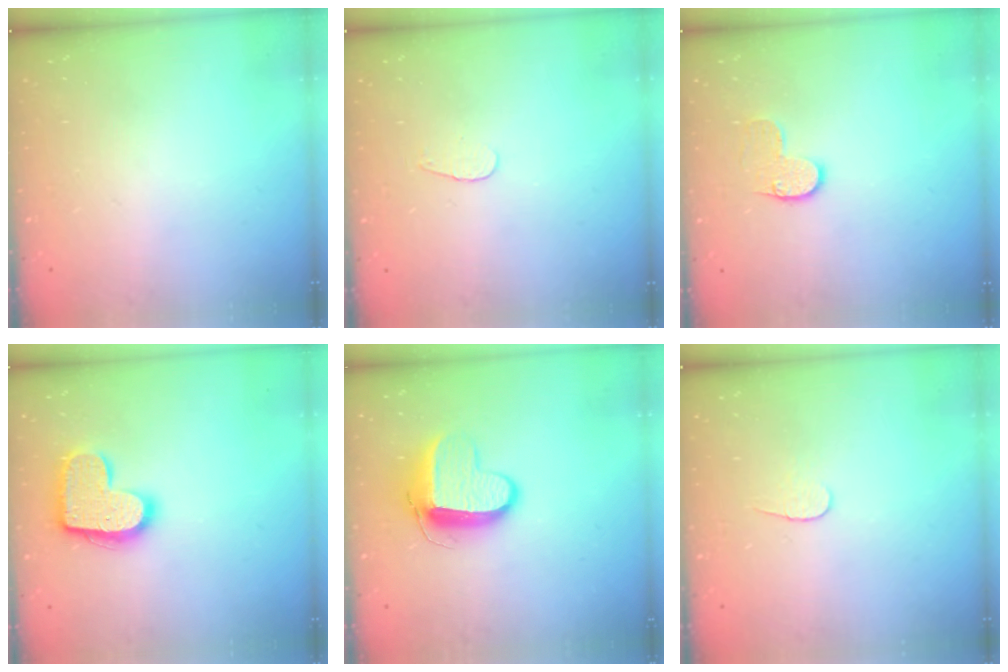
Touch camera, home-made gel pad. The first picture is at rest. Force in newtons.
{"total": 3.1, "press": 3.1, "slide": 0.4}
{"total": 6.3, "press": 6.3, "slide": 0.3}
{"total": 15.0, "press": 15.0, "slide": 0.7}
{"total": 10.7, "press": 10.6, "slide": 1.1}
{"total": 4.8, "press": 4.8, "slide": 0.5}